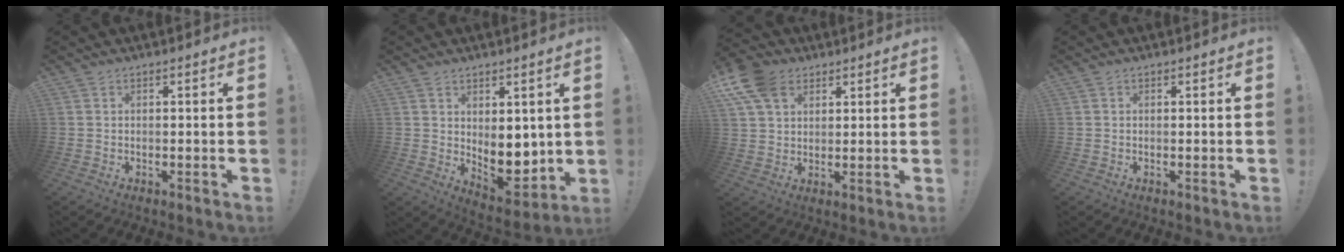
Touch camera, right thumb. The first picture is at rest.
{"total": 9.1, "force": [1.2, 6.5, 6.2], "torque": [-0.064, -0.018, 0.035]}
{"total": 11.9, "force": [5.7, 8.2, 6.6], "torque": [-0.128, -0.019, 0.112]}
{"total": 0.0}